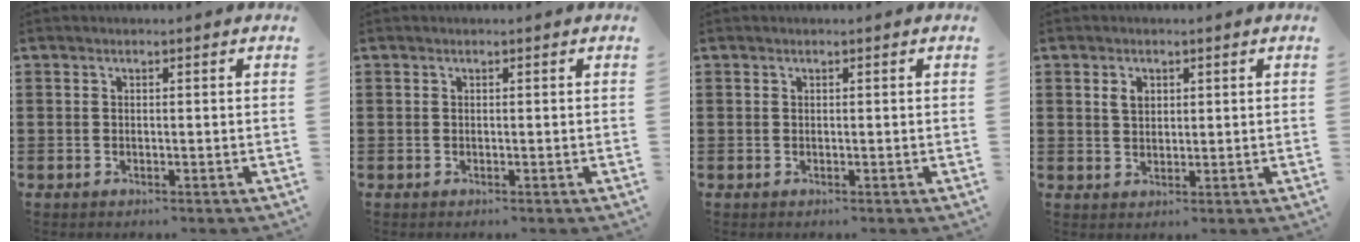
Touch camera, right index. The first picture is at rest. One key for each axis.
{"total": 0.0}
{"total": 0.0}
{"total": 2.5, "fx": 0.8, "fy": 1.6, "fz": 1.8, "tx": -0.040, "ty": 0.007, "tz": 0.014}